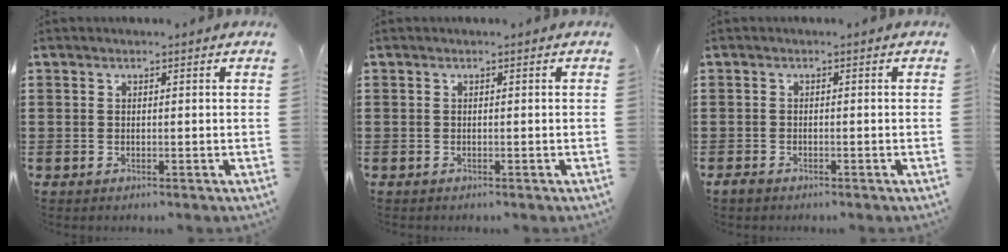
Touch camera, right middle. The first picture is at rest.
{"total": 0.0}
{"total": 1.1, "force": [-0.8, 0.6, 0.4], "torque": [-0.011, 0.001, -0.018]}